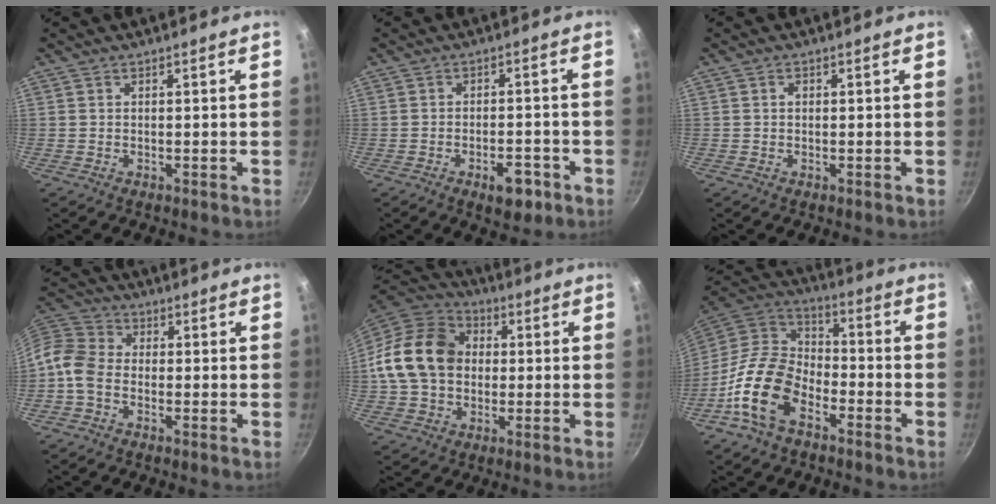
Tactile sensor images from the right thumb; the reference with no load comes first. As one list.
[{"total": 5.6, "force": [-2.9, 2.8, 3.9], "torque": [-0.037, 0.017, -0.033]}, {"total": 0.8, "force": [0.1, 0.7, 0.5], "torque": [-0.007, 0.004, 0.003]}, {"total": 7.0, "force": [-2.5, 5.1, 4.2], "torque": [-0.083, 0.032, -0.070]}, {"total": 17.5, "force": [0.9, 13.8, 10.8], "torque": [-0.179, 0.031, 0.003]}, {"total": 15.7, "force": [-7.7, 9.5, 9.8], "torque": [-0.161, 0.059, -0.169]}]